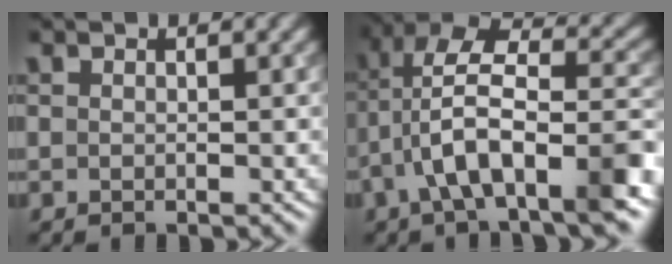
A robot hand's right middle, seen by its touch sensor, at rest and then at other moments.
{"total": 10.4, "force": [-3.4, 4.2, 8.8], "torque": [-0.155, 0.021, -0.060]}